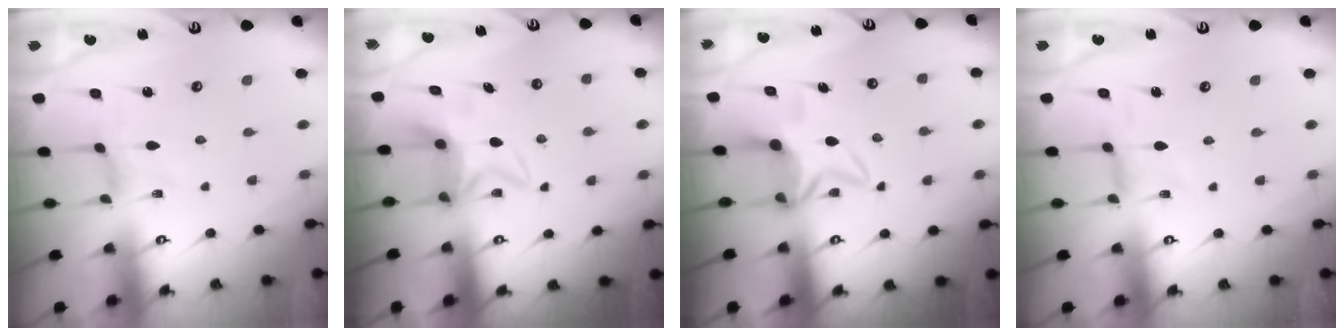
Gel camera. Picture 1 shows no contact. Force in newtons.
{"total": 5.5, "press": 5.5, "slide": 0.3}
{"total": 7.3, "press": 7.2, "slide": 0.9}
{"total": 0.9, "press": 0.9, "slide": 0.3}